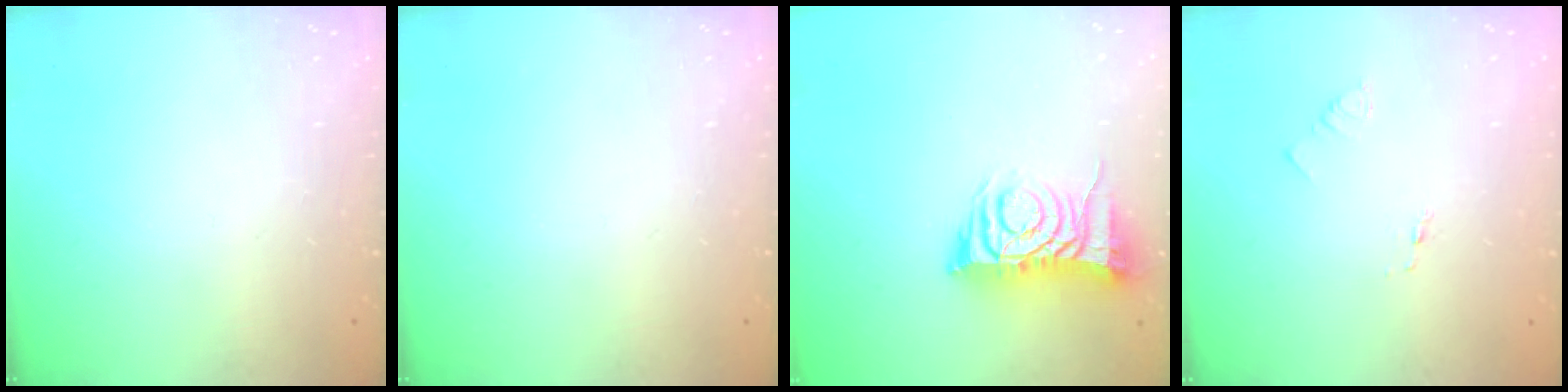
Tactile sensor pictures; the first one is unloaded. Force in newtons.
{"total": 0.0}
{"total": 8.9, "press": 8.8, "slide": 1.0}
{"total": 1.4, "press": 1.3, "slide": 0.1}